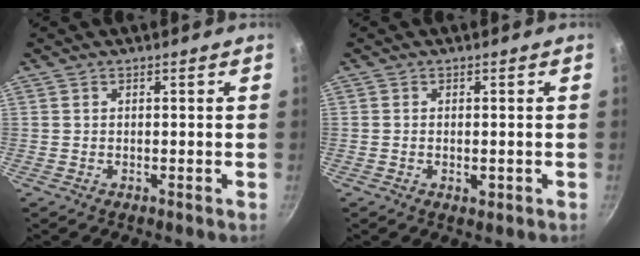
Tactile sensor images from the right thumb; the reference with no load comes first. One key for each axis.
{"total": 1.8, "fx": -0.5, "fy": 1.0, "fz": 1.5, "tx": -0.022, "ty": -0.002, "tz": -0.007}